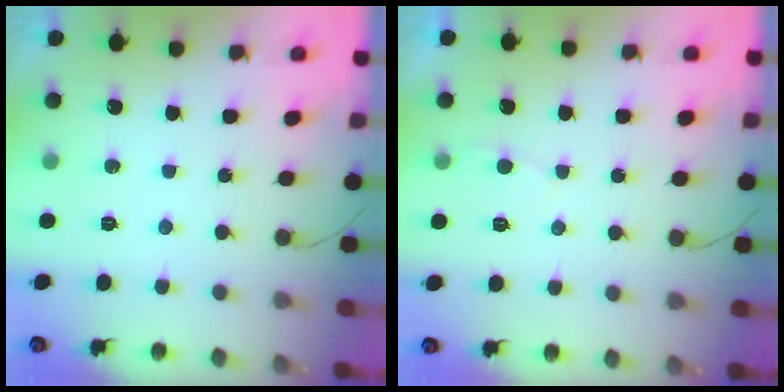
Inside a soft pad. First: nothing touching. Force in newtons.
{"total": 2.0, "press": 2.0, "slide": 0.2}